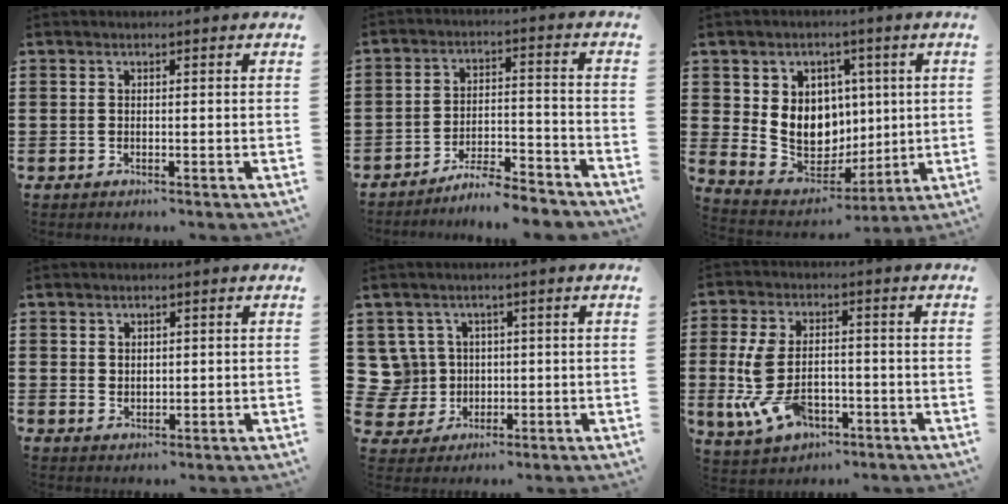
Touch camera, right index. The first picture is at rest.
{"total": 6.2, "force": [-5.9, 0.2, 1.9], "torque": [-0.036, 0.003, -0.115]}
{"total": 9.6, "force": [1.7, 8.6, 4.0], "torque": [-0.101, -0.011, 0.038]}
{"total": 1.6, "force": [1.2, 1.1, 0.3], "torque": [-0.008, 0.004, 0.024]}
{"total": 6.1, "force": [1.2, 5.9, 1.0], "torque": [-0.072, 0.004, 0.022]}
{"total": 8.8, "force": [-2.2, 5.1, 6.8], "torque": [-0.174, -0.003, -0.047]}